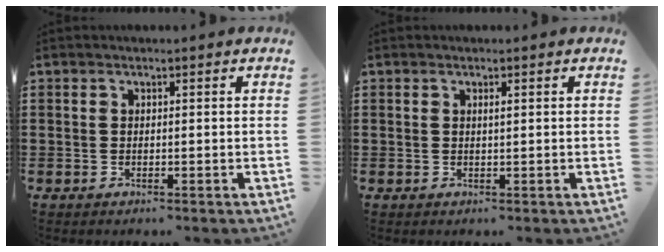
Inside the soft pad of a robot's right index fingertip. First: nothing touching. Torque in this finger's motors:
{"motor_torque": [0.39, 0.38, 0.01, 0.04]}